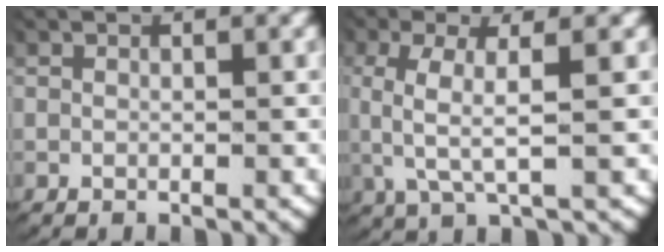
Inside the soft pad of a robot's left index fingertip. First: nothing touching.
{"total": 4.7, "force": [0.7, 1.4, 4.5], "torque": [-0.101, -0.004, 0.022]}